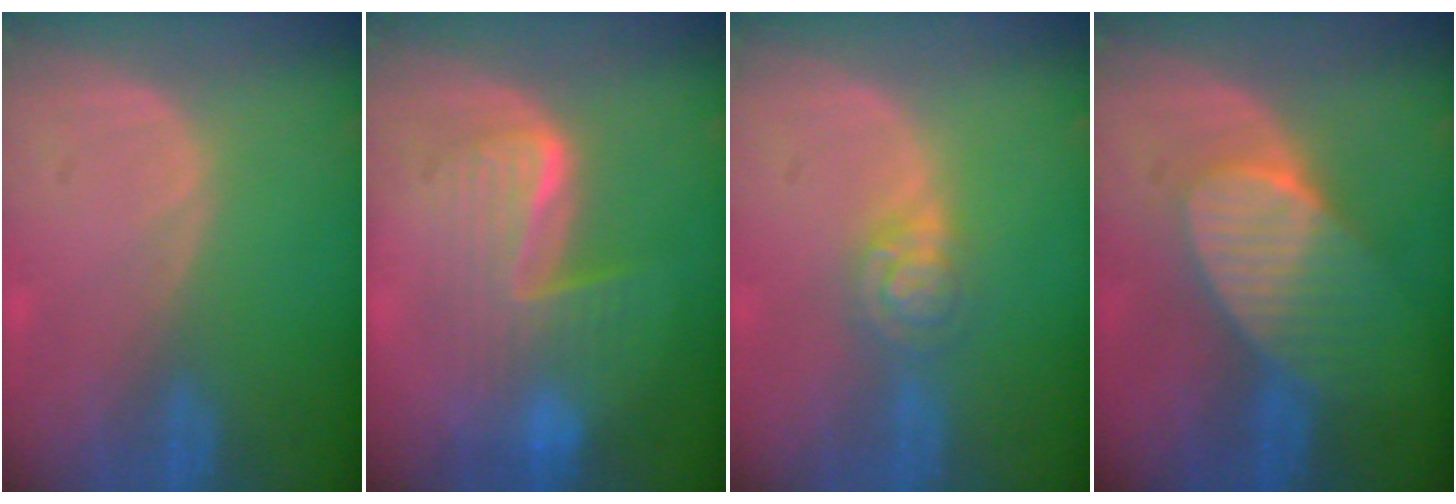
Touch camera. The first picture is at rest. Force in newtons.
{"total": 7.4, "press": 7.4, "slide": 0.2}
{"total": 4.7, "press": 3.9, "slide": 2.6}
{"total": 7.0, "press": 6.9, "slide": 1.2}